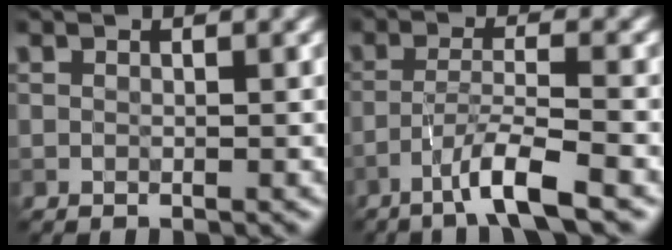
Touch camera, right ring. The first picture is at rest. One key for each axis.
{"total": 4.5, "fx": -2.7, "fy": 0.3, "fz": 3.6, "tx": -0.059, "ty": 0.008, "tz": -0.060}